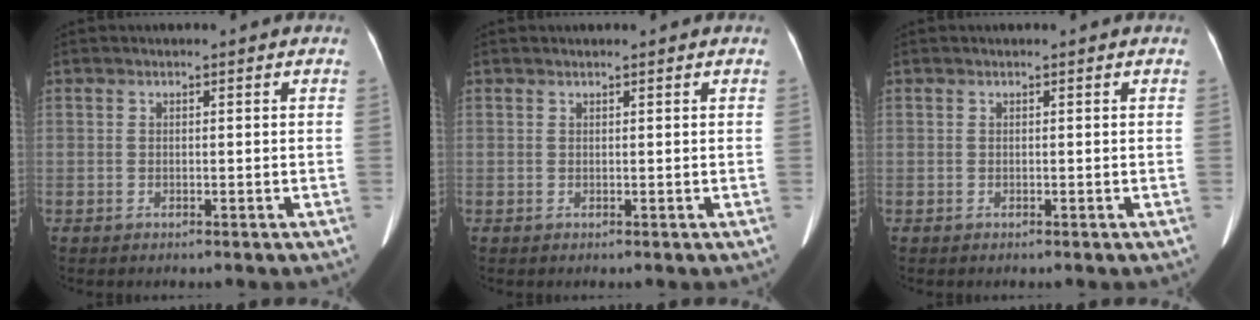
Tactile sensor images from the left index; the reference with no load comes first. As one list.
[{"total": 0.6, "force": [0.6, 0.0, 0.2], "torque": [-0.008, 0.011, 0.013]}, {"total": 0.0}]